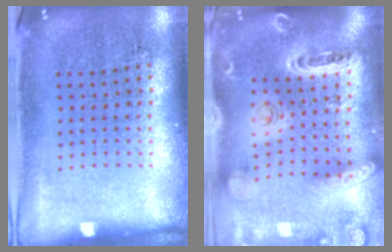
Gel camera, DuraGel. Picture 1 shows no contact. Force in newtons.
{"total": 2.2, "press": 2.1, "slide": 0.7}